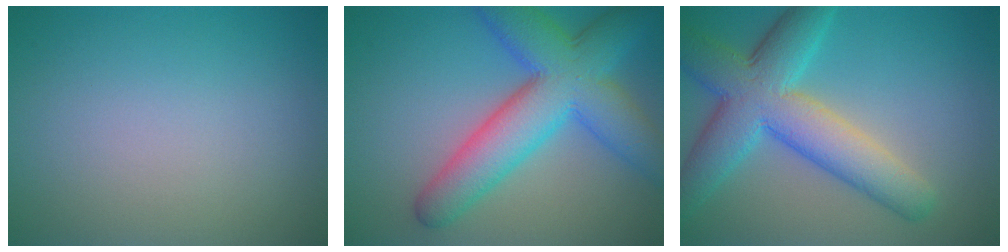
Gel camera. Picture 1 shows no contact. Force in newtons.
{"total": 9.3, "press": 9.3, "slide": 0.2}
{"total": 8.5, "press": 8.5, "slide": 0.2}